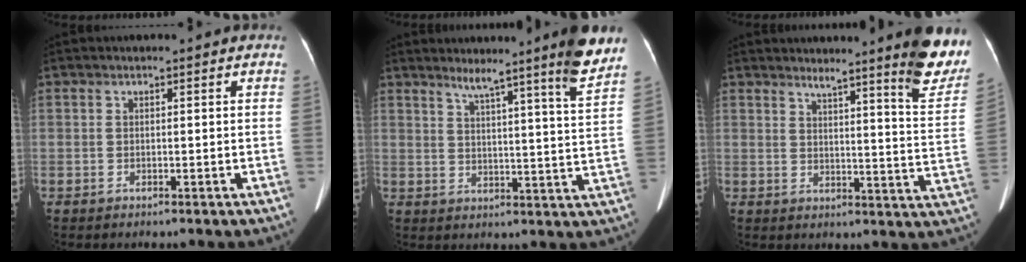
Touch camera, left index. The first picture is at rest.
{"total": 11.3, "force": [9.2, -2.1, 6.2], "torque": [-0.086, -0.029, 0.111]}
{"total": 12.5, "force": [10.1, -0.2, 7.3], "torque": [-0.072, -0.042, 0.109]}